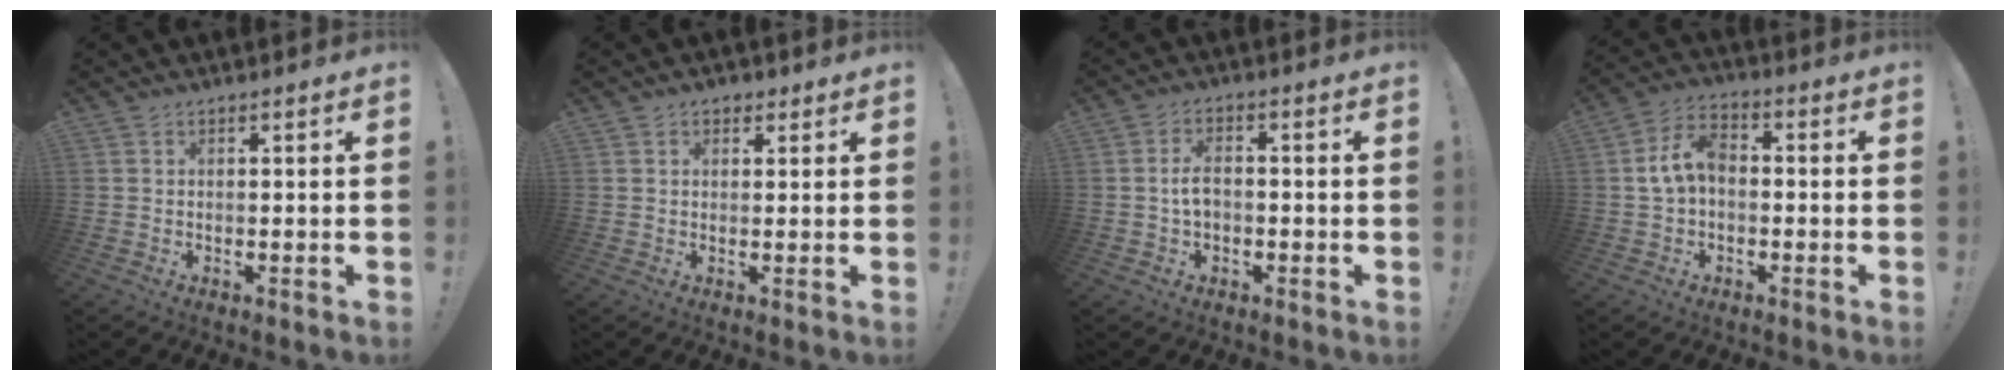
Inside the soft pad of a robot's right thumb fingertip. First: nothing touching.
{"total": 2.3, "force": [1.1, 1.8, 0.8], "torque": [-0.001, -0.003, 0.016]}
{"total": 4.5, "force": [-0.6, 2.7, 3.6], "torque": [-0.066, 0.005, -0.013]}
{"total": 8.5, "force": [-0.4, 5.7, 6.3], "torque": [-0.124, 0.017, -0.003]}